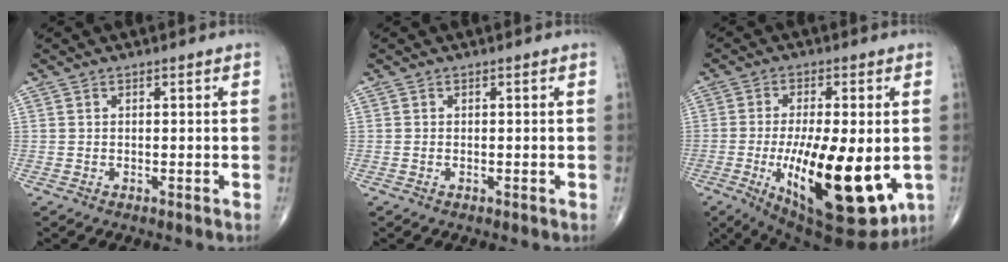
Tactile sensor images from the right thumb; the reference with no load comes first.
{"total": 0.0}
{"total": 22.4, "force": [-4.7, 8.2, 20.3], "torque": [-0.310, -0.029, -0.052]}